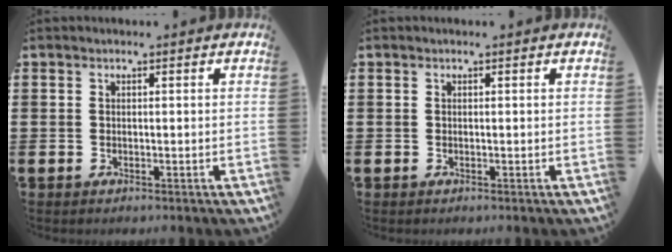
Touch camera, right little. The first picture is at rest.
{"total": 0.0}